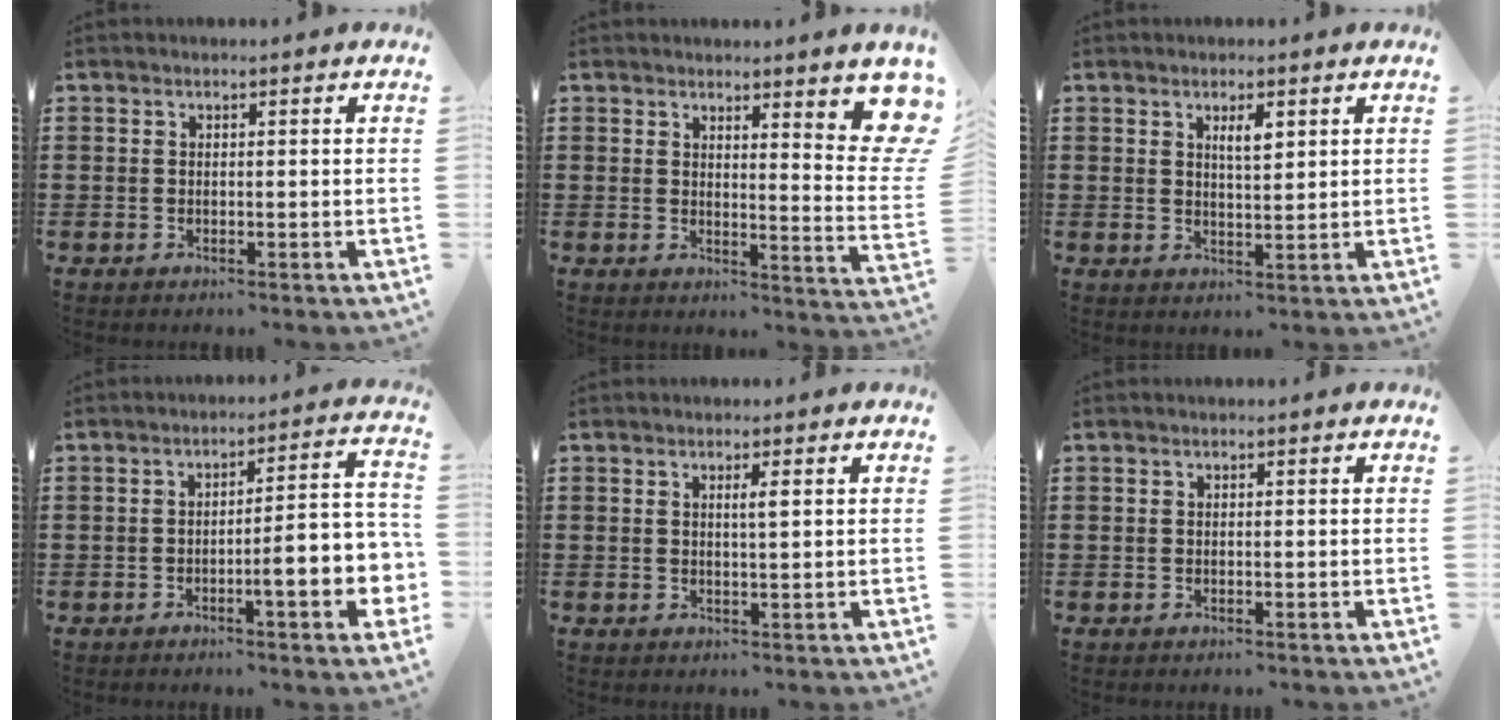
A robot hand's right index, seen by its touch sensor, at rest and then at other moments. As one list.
[{"total": 5.8, "force": [4.4, 0.6, 3.7], "torque": [-0.057, -0.026, 0.072]}, {"total": 2.7, "force": [1.3, 0.7, 2.3], "torque": [-0.040, 0.000, 0.019]}, {"total": 7.9, "force": [-2.5, 1.1, 7.4], "torque": [-0.106, -0.021, -0.046]}, {"total": 1.6, "force": [0.5, 0.0, 1.6], "torque": [-0.029, 0.002, 0.006]}, {"total": 0.0}]